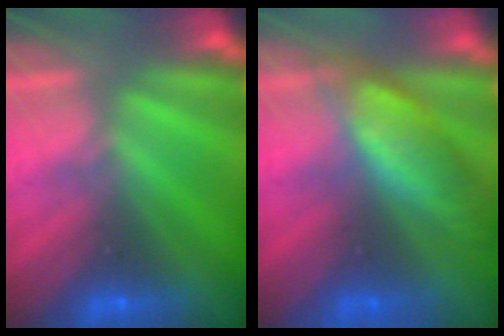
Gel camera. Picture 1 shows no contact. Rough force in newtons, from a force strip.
{"total": 7.4}